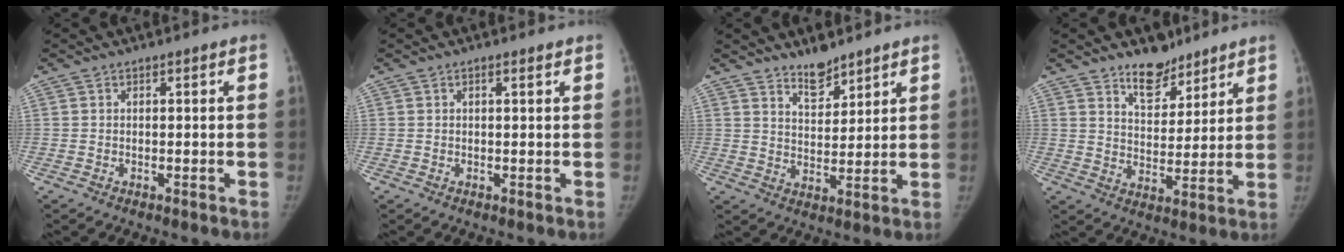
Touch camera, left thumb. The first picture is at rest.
{"total": 1.0, "force": [0.6, 0.2, 0.8], "torque": [-0.014, -0.001, 0.010]}
{"total": 6.1, "force": [5.1, 2.2, 2.5], "torque": [-0.022, -0.044, 0.093]}
{"total": 8.7, "force": [6.7, 4.4, 3.5], "torque": [-0.026, -0.049, 0.113]}